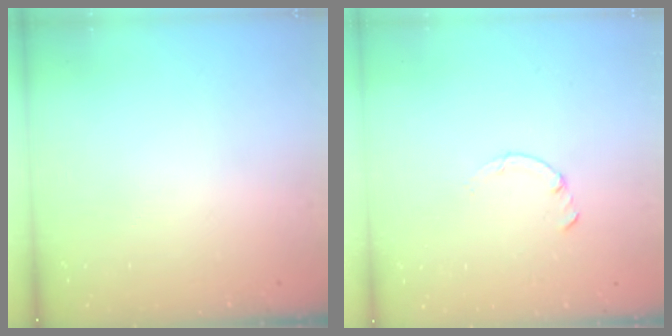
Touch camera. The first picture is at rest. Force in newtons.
{"total": 0.0}